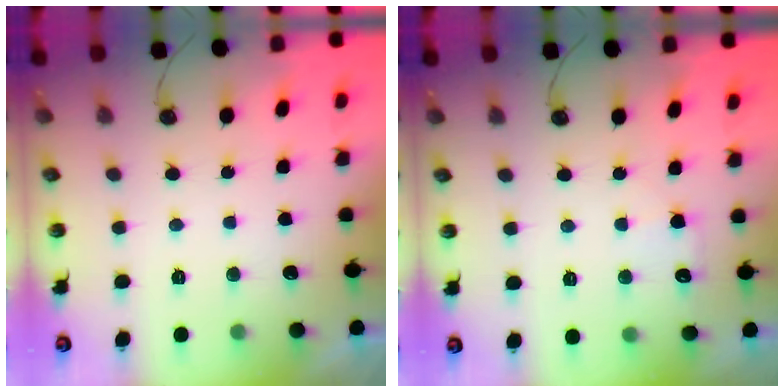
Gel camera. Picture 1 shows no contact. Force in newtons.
{"total": 4.7, "press": 4.6, "slide": 0.6}